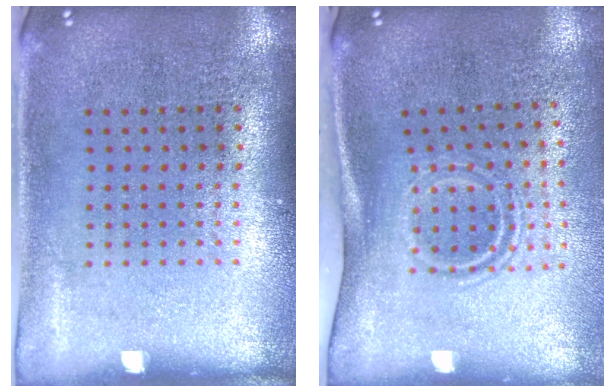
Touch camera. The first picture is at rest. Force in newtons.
{"total": 1.9, "press": 1.1, "slide": 1.5}